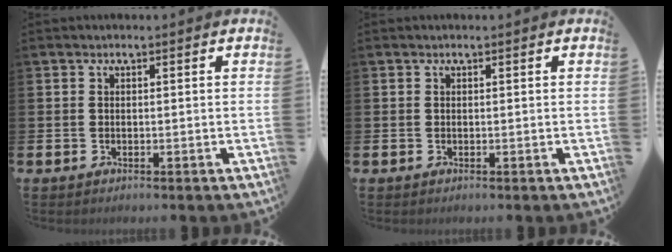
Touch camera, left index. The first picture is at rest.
{"total": 0.0}